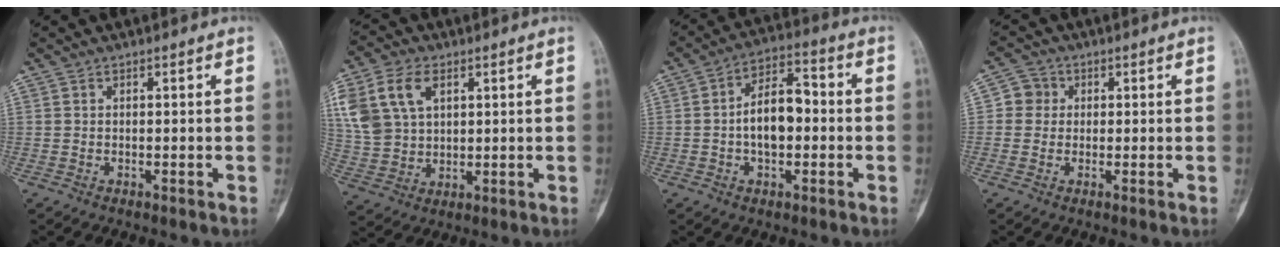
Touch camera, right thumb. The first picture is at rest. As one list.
[{"total": 16.5, "force": [6.3, 11.3, 10.2], "torque": [-0.226, 0.005, 0.126]}, {"total": 10.3, "force": [-0.6, 5.9, 8.5], "torque": [-0.123, 0.031, -0.020]}, {"total": 3.7, "force": [0.6, 3.6, 0.8], "torque": [0.018, 0.005, 0.002]}]